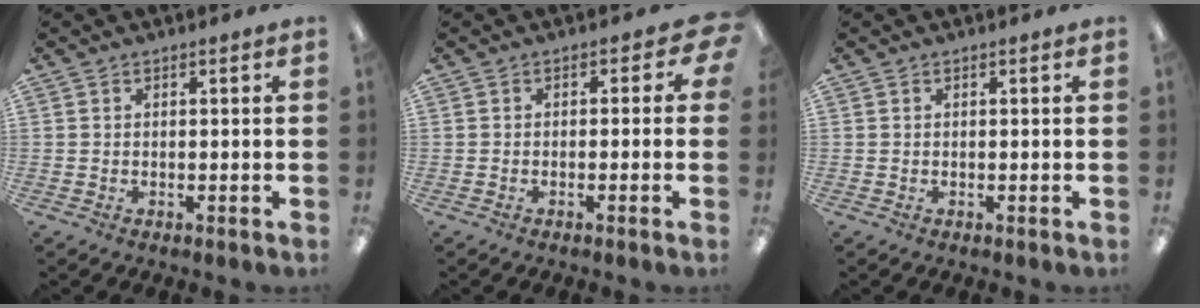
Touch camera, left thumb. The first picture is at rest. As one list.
[{"total": 2.9, "force": [-0.4, 2.2, 1.9], "torque": [-0.026, 0.007, -0.008]}, {"total": 0.0}]